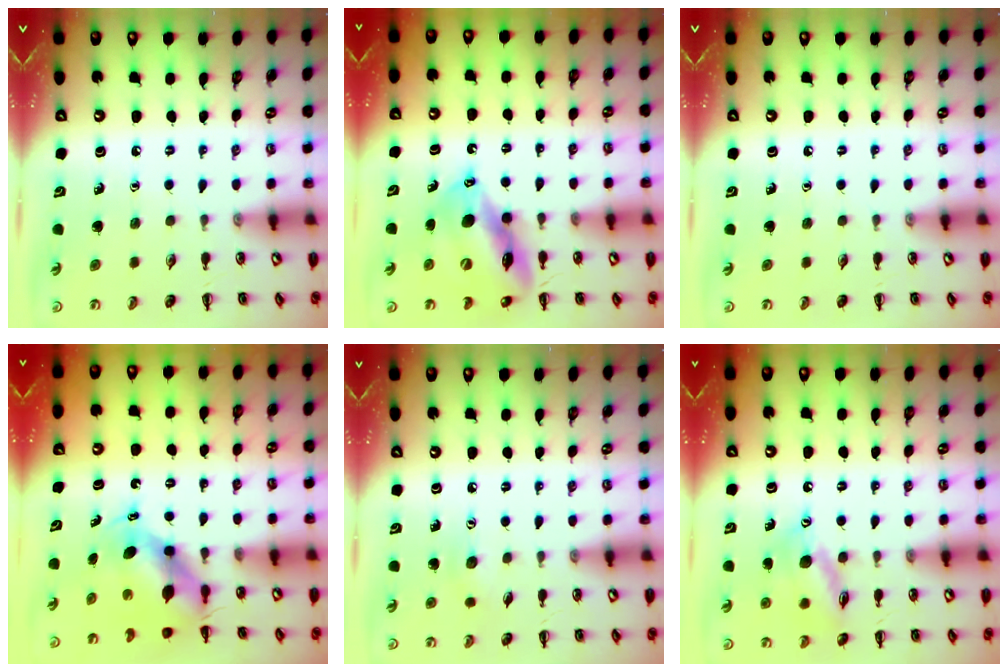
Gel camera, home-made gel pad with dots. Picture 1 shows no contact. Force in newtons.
{"total": 14.8, "press": 14.2, "slide": 4.2}
{"total": 0.0}
{"total": 5.5, "press": 5.3, "slide": 1.6}
{"total": 5.6, "press": 5.5, "slide": 1.1}
{"total": 13.3, "press": 13.2, "slide": 1.4}